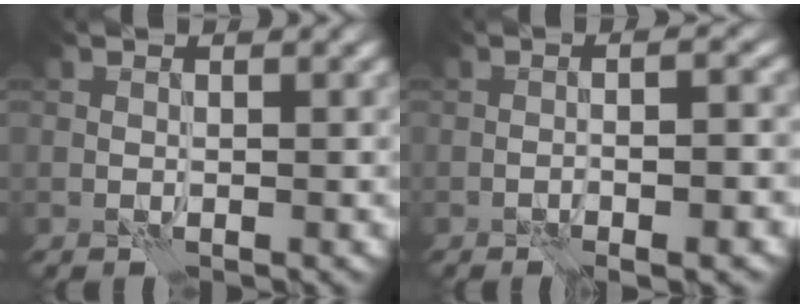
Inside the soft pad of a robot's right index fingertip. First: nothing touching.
{"total": 5.6, "force": [-1.9, 1.8, 5.0], "torque": [-0.044, 0.015, -0.035]}